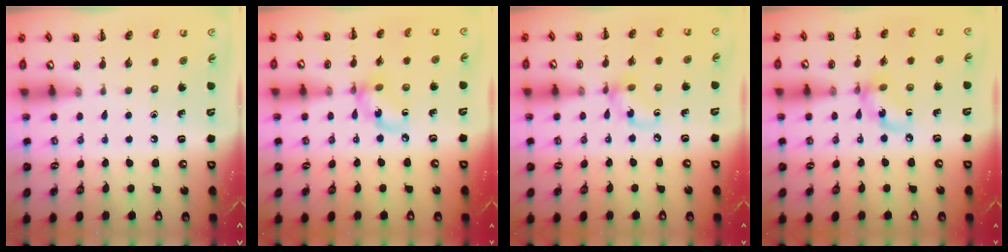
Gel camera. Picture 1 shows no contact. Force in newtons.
{"total": 8.1, "press": 8.0, "slide": 1.0}
{"total": 6.8, "press": 6.7, "slide": 1.0}
{"total": 8.1, "press": 8.0, "slide": 1.0}